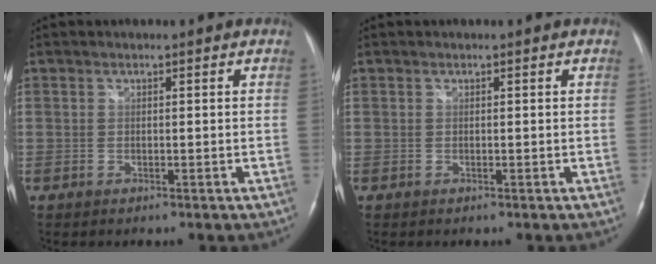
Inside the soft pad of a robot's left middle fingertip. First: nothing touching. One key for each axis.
{"total": 0.0}